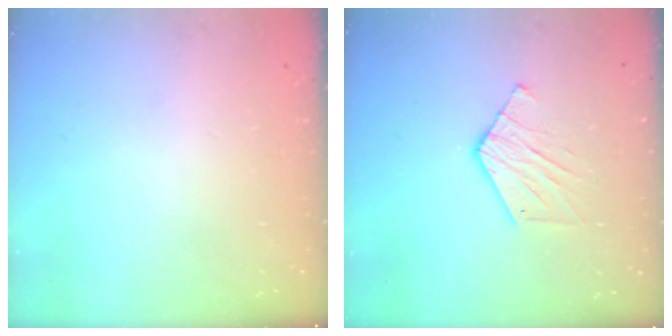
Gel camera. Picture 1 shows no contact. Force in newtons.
{"total": 8.7, "press": 8.6, "slide": 0.6}